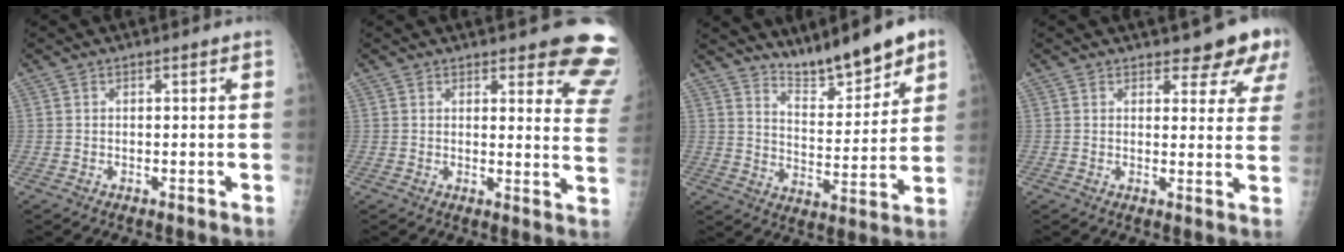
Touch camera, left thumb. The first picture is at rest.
{"total": 11.5, "force": [10.0, 3.0, 5.0], "torque": [-0.011, -0.071, 0.087]}
{"total": 11.8, "force": [9.4, 2.8, 6.5], "torque": [-0.075, -0.062, 0.160]}
{"total": 7.5, "force": [6.2, 2.8, 3.3], "torque": [-0.007, -0.036, 0.057]}